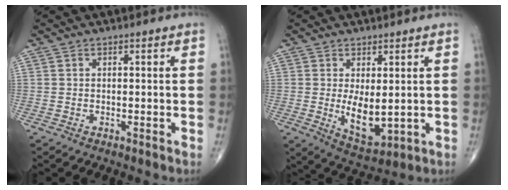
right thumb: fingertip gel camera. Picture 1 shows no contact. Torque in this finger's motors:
{"motor_torque": [1.34, 3.54, 0.69, 0.11, 0.28]}